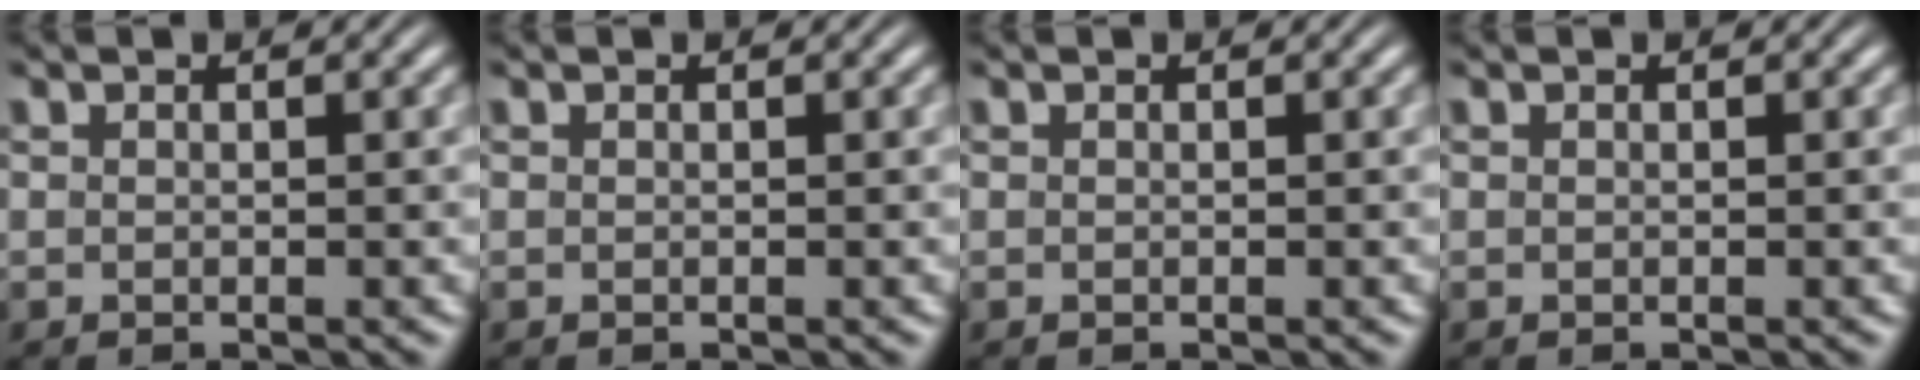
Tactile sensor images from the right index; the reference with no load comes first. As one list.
[{"total": 0.0}, {"total": 0.0}, {"total": 0.0}]